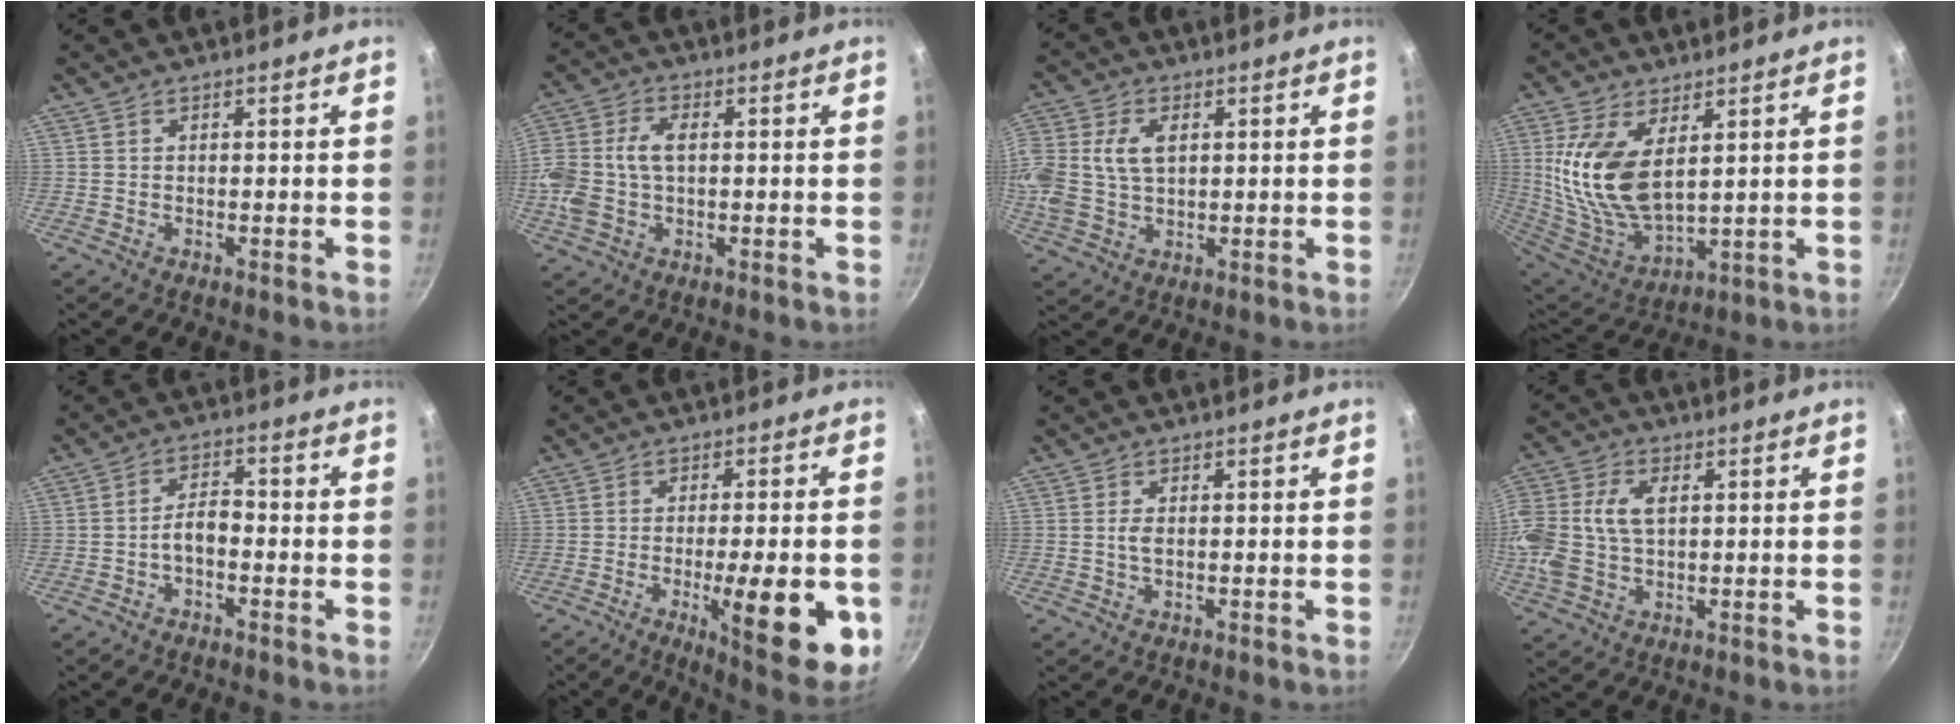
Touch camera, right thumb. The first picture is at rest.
{"total": 11.0, "force": [0.2, 7.1, 8.3], "torque": [-0.174, 0.019, -0.004]}
{"total": 12.7, "force": [2.3, 9.0, 8.7], "torque": [-0.194, 0.014, 0.042]}
{"total": 16.0, "force": [4.2, 8.3, 13.0], "torque": [-0.258, -0.037, 0.094]}
{"total": 4.3, "force": [-1.8, 2.2, 3.2], "torque": [-0.046, 0.029, -0.036]}
{"total": 16.5, "force": [-4.4, 4.2, 15.4], "torque": [-0.189, 0.002, -0.057]}
{"total": 1.7, "force": [0.0, 0.9, 1.5], "torque": [-0.029, 0.002, 0.000]}
{"total": 15.4, "force": [2.0, 10.5, 11.1], "torque": [-0.254, 0.027, 0.033]}